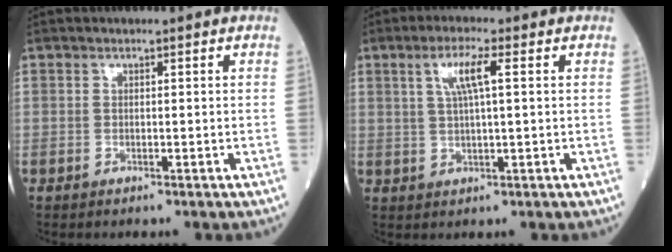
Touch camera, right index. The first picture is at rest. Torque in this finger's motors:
{"motor_torque": [0.28, 0.16, 0.11, 0.05]}